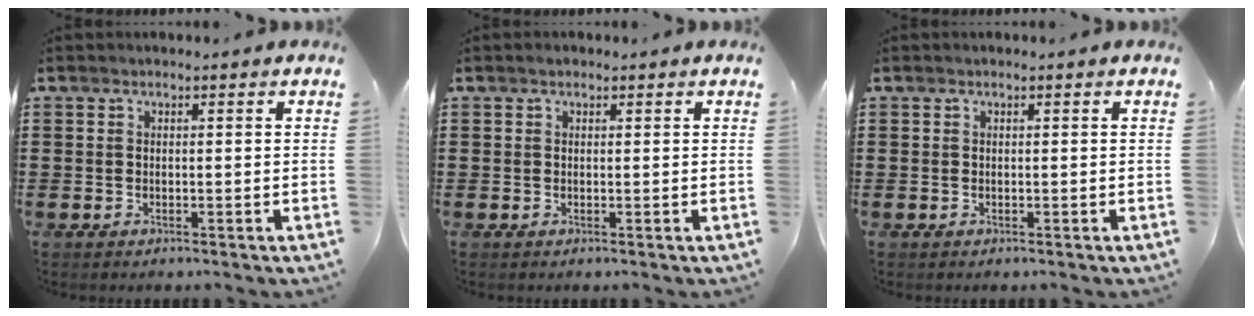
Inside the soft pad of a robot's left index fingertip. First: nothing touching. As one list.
[{"total": 0.5, "force": [0.3, 0.4, 0.2], "torque": [-0.005, 0.004, 0.005]}, {"total": 0.0}]